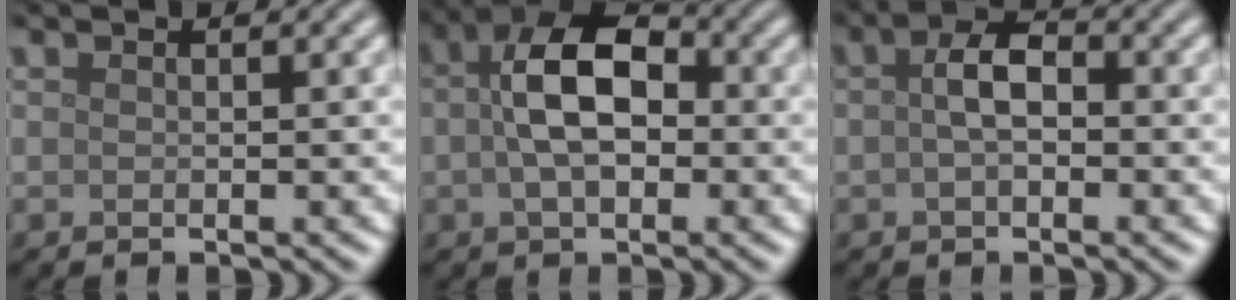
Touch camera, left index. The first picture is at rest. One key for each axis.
{"total": 7.0, "fx": 0.4, "fy": 3.9, "fz": 5.9, "tx": -0.111, "ty": 0.015, "tz": -0.003}
{"total": 3.0, "fx": -0.1, "fy": 1.3, "fz": 2.7, "tx": -0.050, "ty": 0.007, "tz": -0.008}